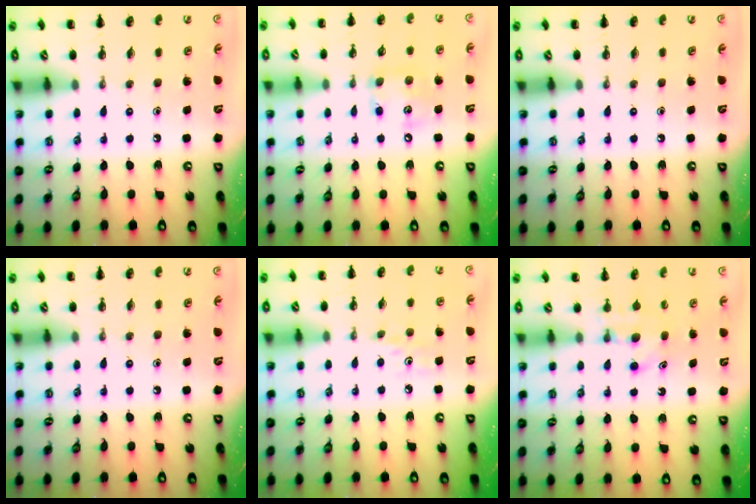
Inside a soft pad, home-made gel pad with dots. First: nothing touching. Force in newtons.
{"total": 8.6, "press": 8.5, "slide": 1.1}
{"total": 0.0}
{"total": 0.0}
{"total": 4.1, "press": 3.8, "slide": 1.5}
{"total": 5.0, "press": 4.8, "slide": 1.4}